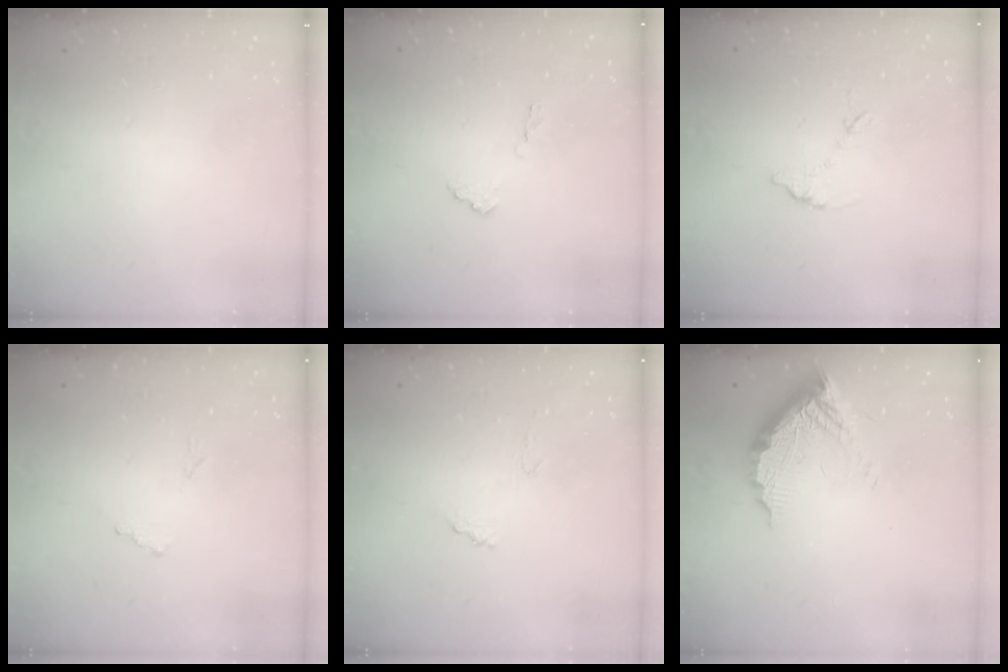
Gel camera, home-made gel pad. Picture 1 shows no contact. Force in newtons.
{"total": 5.4, "press": 5.4, "slide": 0.3}
{"total": 6.7, "press": 6.6, "slide": 0.5}
{"total": 7.2, "press": 7.1, "slide": 0.5}
{"total": 7.1, "press": 7.1, "slide": 0.5}
{"total": 13.5, "press": 13.4, "slide": 1.2}